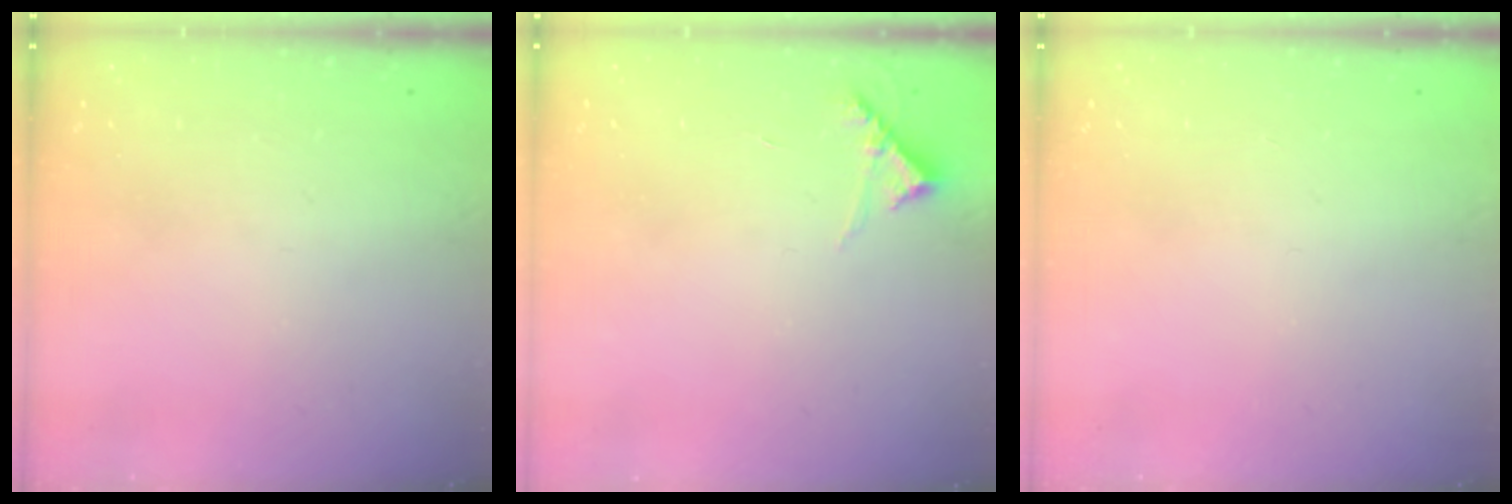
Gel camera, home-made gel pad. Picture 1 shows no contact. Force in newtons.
{"total": 5.4, "press": 5.4, "slide": 0.4}
{"total": 0.0}